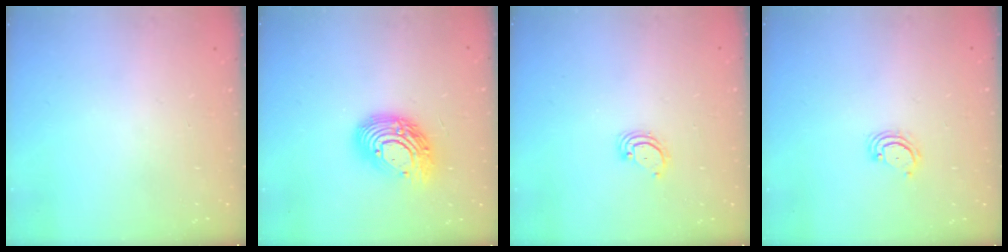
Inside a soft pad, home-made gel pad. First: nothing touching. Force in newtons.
{"total": 13.9, "press": 13.9, "slide": 0.9}
{"total": 2.8, "press": 2.8, "slide": 0.2}
{"total": 3.6, "press": 3.6, "slide": 0.4}